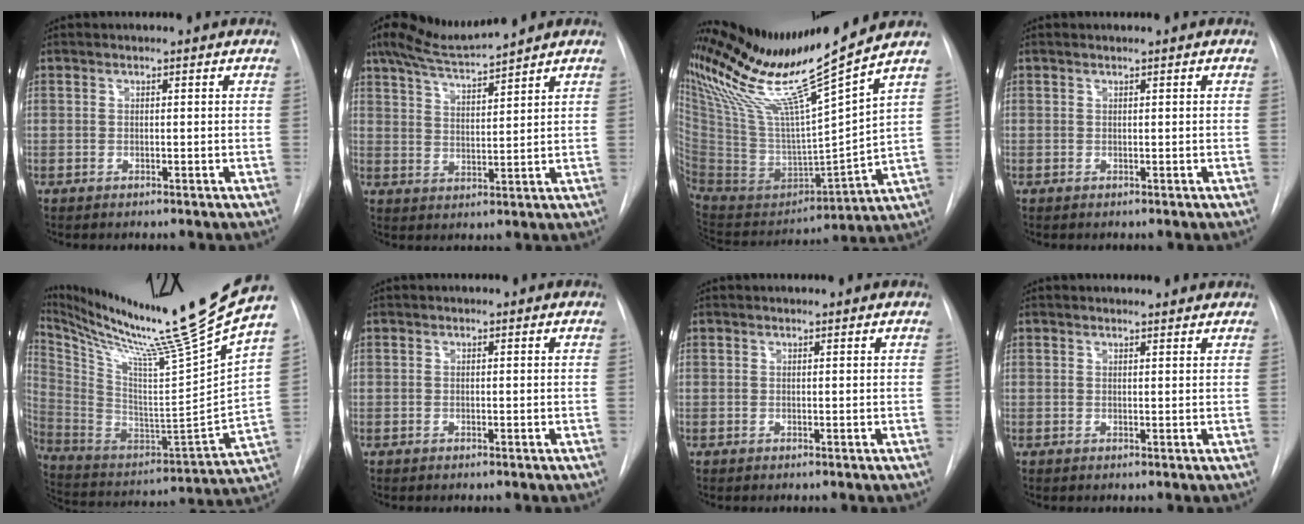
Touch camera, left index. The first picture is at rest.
{"total": 7.5, "force": [6.8, -0.2, 3.1], "torque": [-0.062, 0.008, 0.128]}
{"total": 21.3, "force": [17.1, -2.1, 12.5], "torque": [-0.219, -0.046, 0.314]}
{"total": 0.0}
{"total": 29.7, "force": [23.9, -3.1, 17.5], "torque": [-0.315, -0.091, 0.380]}
{"total": 0.0}
{"total": 0.6, "force": [0.6, -0.1, 0.0], "torque": [-0.005, 0.002, 0.012]}
{"total": 2.9, "force": [2.9, 0.3, 0.4], "torque": [-0.013, 0.005, 0.030]}